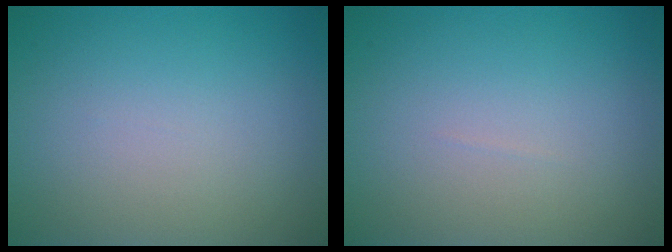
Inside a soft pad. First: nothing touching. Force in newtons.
{"total": 0.0}